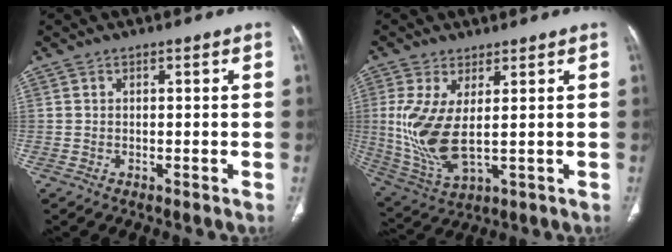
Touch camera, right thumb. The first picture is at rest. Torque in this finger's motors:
{"motor_torque": [-0.53, 0.86, 0.92, 0.02, 0.16]}